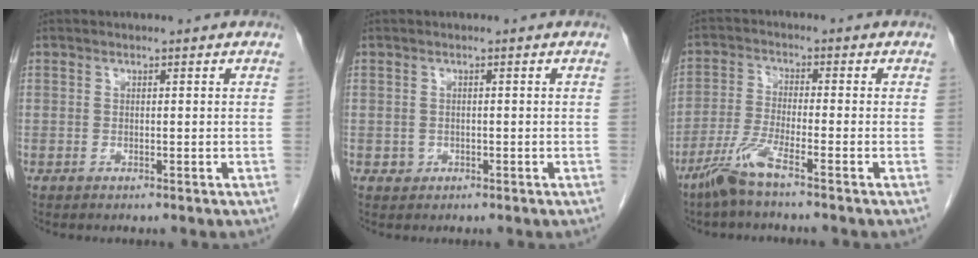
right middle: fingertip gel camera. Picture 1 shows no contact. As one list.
[{"total": 1.0, "force": [-0.3, 0.9, 0.1], "torque": [0.000, 0.004, -0.003]}, {"total": 5.7, "force": [-4.1, -0.3, 3.9], "torque": [-0.088, -0.013, -0.092]}]